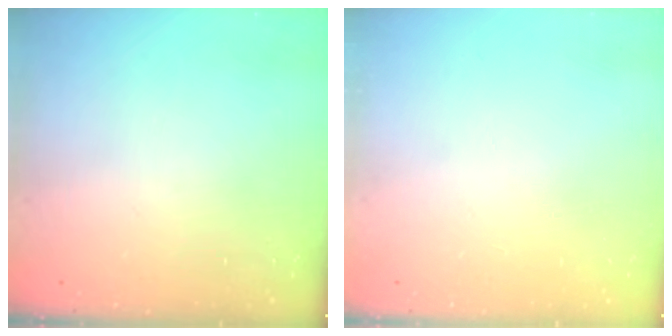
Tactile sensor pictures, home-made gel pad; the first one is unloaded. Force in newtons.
{"total": 0.0}